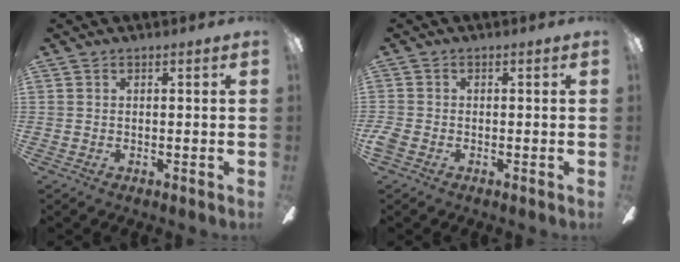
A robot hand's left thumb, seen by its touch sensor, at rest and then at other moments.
{"total": 1.9, "force": [-0.9, 1.1, 1.3], "torque": [-0.034, -0.001, -0.020]}